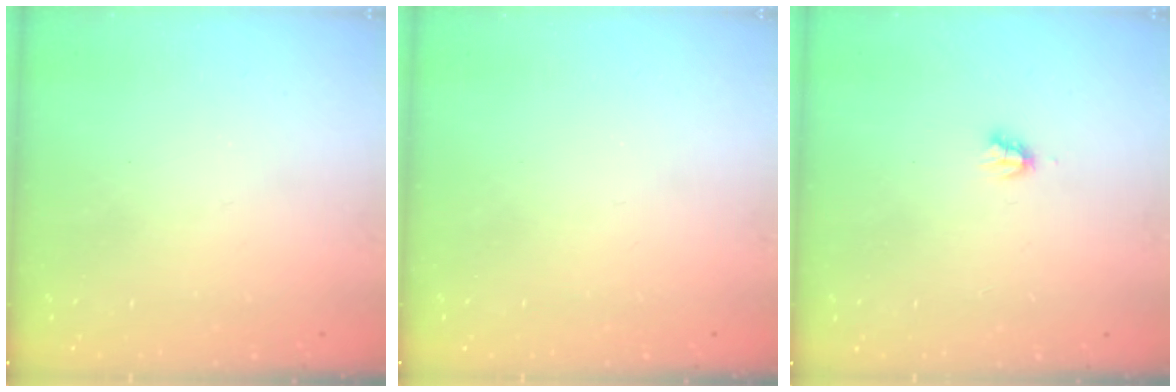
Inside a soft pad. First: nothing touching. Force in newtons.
{"total": 0.0}
{"total": 2.7, "press": 2.7, "slide": 0.2}